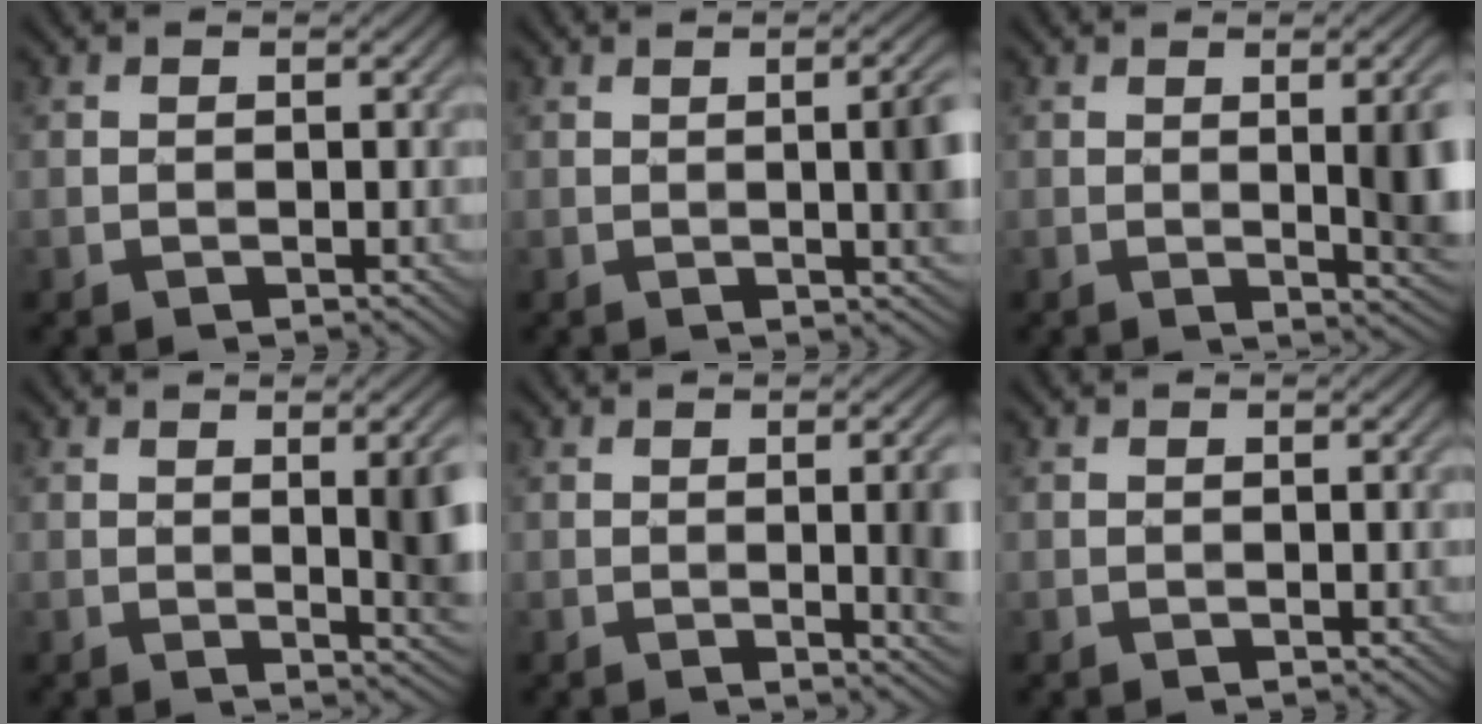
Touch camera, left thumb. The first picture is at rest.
{"total": 6.2, "force": [0.2, 1.6, 6.0], "torque": [-0.081, 0.005, 0.006]}
{"total": 9.2, "force": [0.1, 2.7, 8.8], "torque": [-0.104, 0.006, 0.003]}
{"total": 9.0, "force": [0.6, 2.5, 8.6], "torque": [-0.100, 0.009, 0.008]}
{"total": 6.9, "force": [-0.4, 1.8, 6.7], "torque": [-0.089, -0.004, 0.000]}
{"total": 0.0}